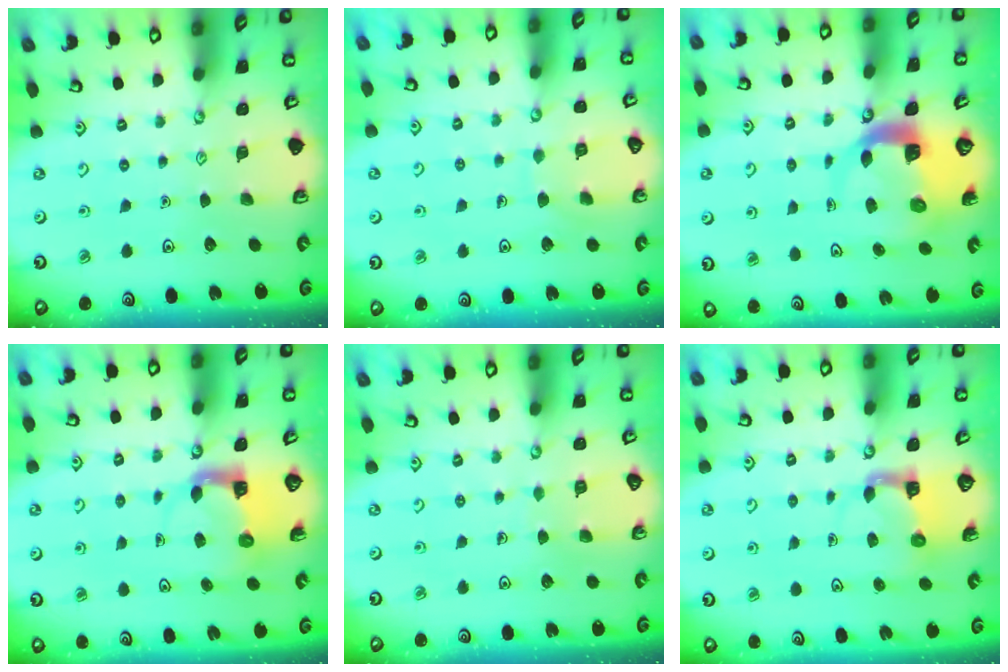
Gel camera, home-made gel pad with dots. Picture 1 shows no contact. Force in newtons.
{"total": 6.4, "press": 6.4, "slide": 0.2}
{"total": 6.2, "press": 6.1, "slide": 0.9}
{"total": 3.9, "press": 3.9, "slide": 0.3}
{"total": 4.4, "press": 4.4, "slide": 0.4}
{"total": 4.4, "press": 4.4, "slide": 0.3}